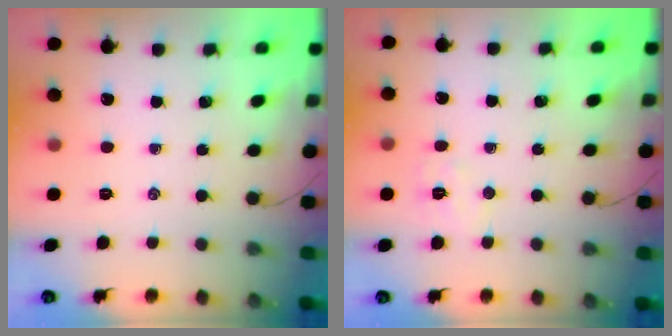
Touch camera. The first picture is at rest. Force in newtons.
{"total": 5.5, "press": 5.5, "slide": 0.8}